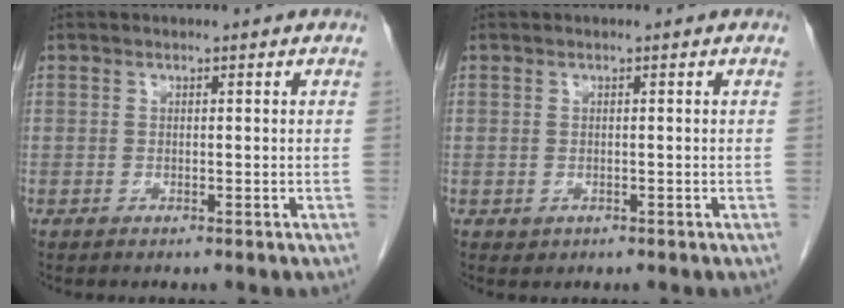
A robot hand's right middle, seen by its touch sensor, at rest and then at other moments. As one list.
[{"total": 0.6, "force": [-0.1, 0.5, 0.2], "torque": [-0.005, 0.000, 0.003]}]